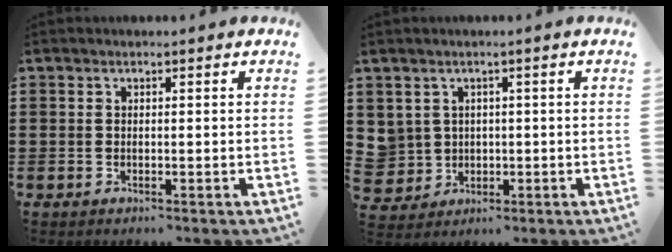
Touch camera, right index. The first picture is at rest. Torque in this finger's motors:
{"motor_torque": [1.08, 1.06, 0.04, 0.00]}